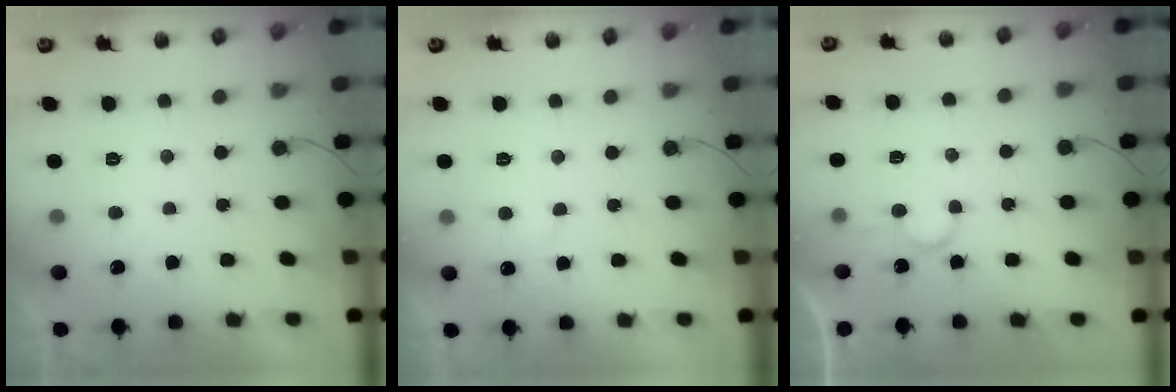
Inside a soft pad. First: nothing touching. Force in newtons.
{"total": 2.6, "press": 2.6, "slide": 0.1}
{"total": 5.4, "press": 5.4, "slide": 0.4}